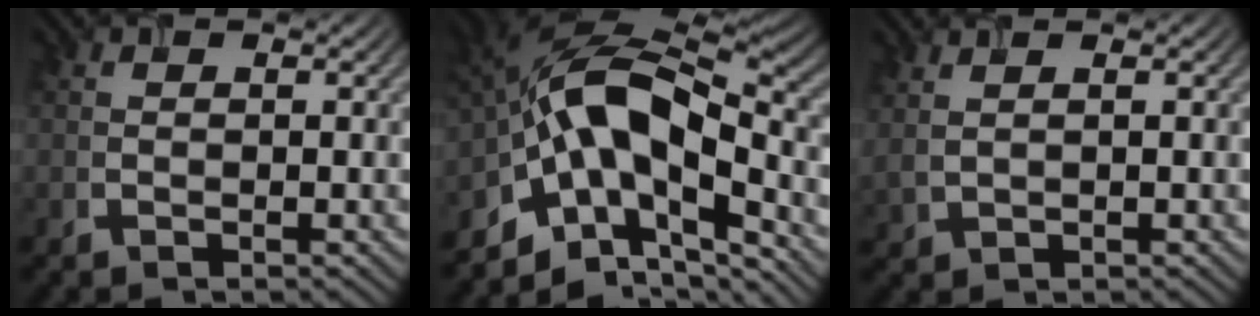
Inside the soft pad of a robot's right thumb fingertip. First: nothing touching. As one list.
[{"total": 14.4, "force": [-3.8, 7.5, 11.6], "torque": [-0.204, 0.005, -0.083]}, {"total": 1.8, "force": [1.4, 0.2, 1.2], "torque": [-0.032, 0.001, 0.026]}]